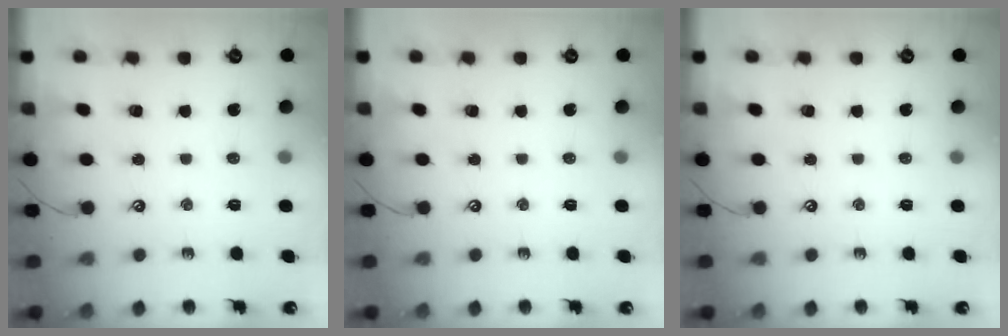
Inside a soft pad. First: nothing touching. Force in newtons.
{"total": 0.0}
{"total": 0.0}